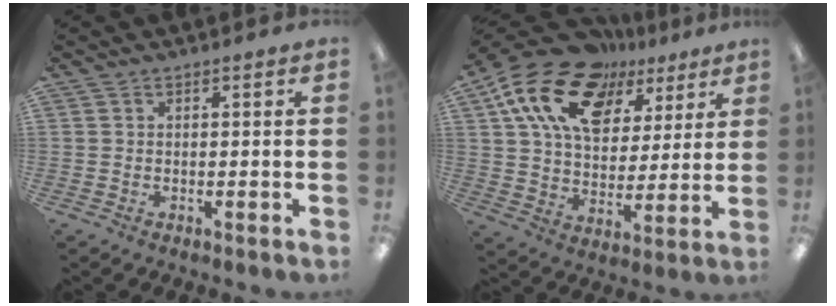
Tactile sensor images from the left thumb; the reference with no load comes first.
{"total": 19.6, "force": [11.5, 12.1, 10.2], "torque": [-0.199, -0.045, 0.212]}